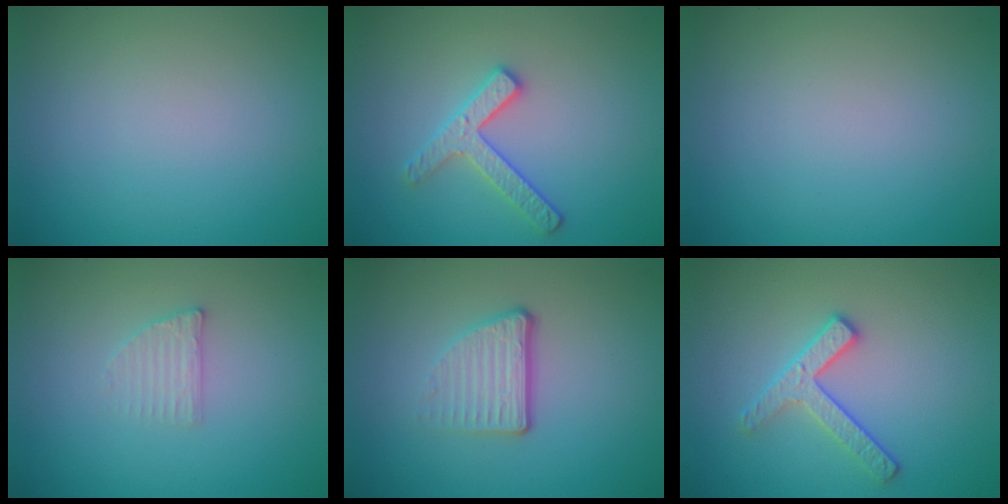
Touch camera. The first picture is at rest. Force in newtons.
{"total": 2.6, "press": 2.5, "slide": 0.4}
{"total": 0.0}
{"total": 1.6, "press": 1.5, "slide": 0.3}
{"total": 3.4, "press": 2.2, "slide": 2.6}
{"total": 2.6, "press": 2.4, "slide": 0.9}